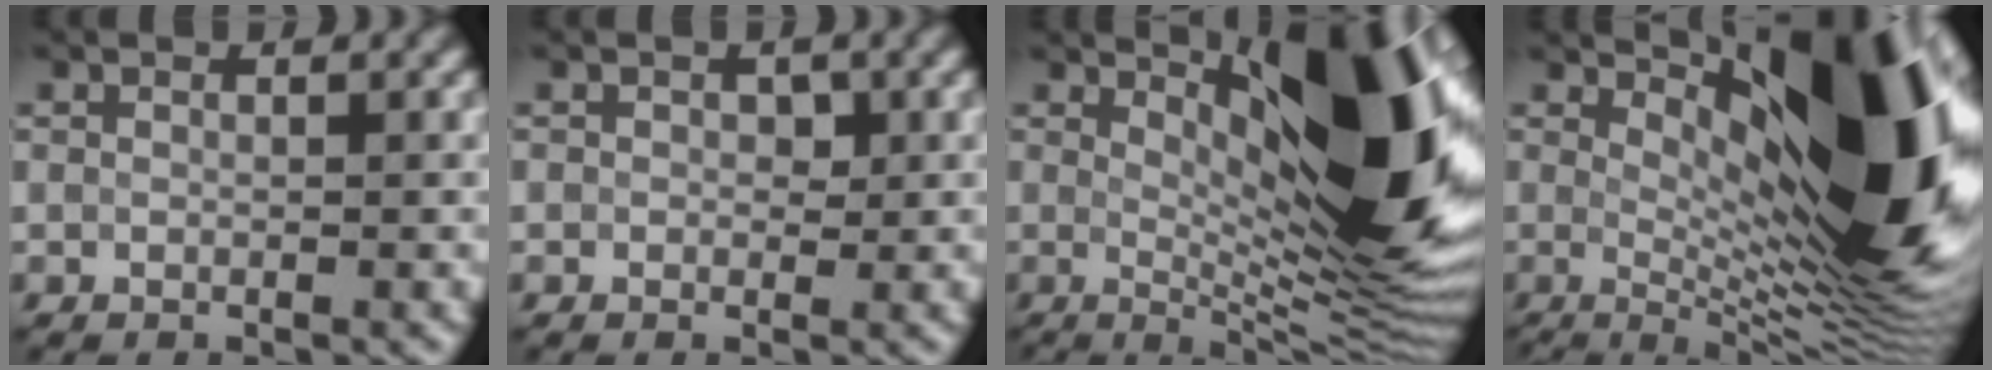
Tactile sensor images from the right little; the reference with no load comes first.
{"total": 1.0, "force": [0.2, 0.8, 0.5], "torque": [-0.003, -0.001, 0.001]}
{"total": 12.4, "force": [3.3, 3.4, 11.5], "torque": [-0.154, -0.004, 0.056]}
{"total": 14.0, "force": [3.6, 3.9, 13.0], "torque": [-0.168, -0.001, 0.057]}